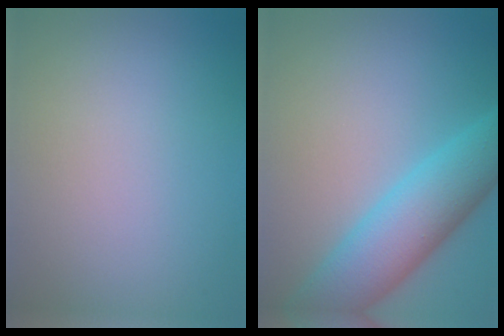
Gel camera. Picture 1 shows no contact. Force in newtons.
{"total": 7.4, "press": 7.4, "slide": 0.3}